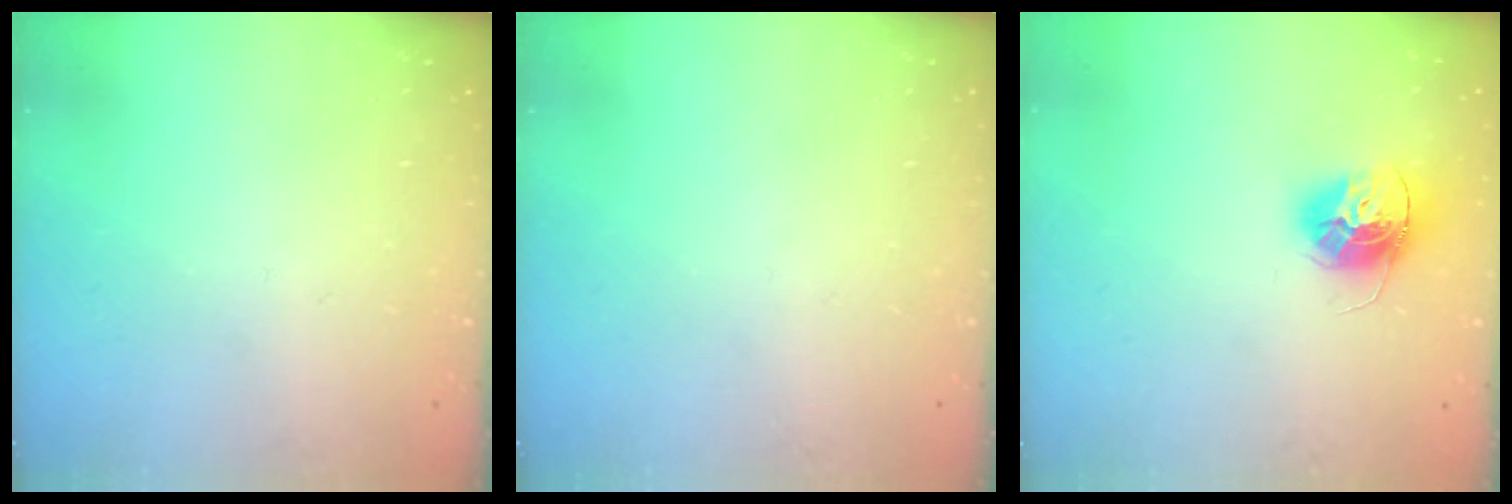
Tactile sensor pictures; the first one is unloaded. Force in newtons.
{"total": 0.0}
{"total": 12.8, "press": 12.7, "slide": 1.3}